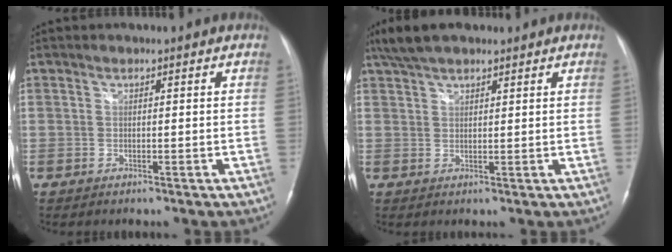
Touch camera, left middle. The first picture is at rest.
{"total": 6.1, "force": [4.8, 1.9, 3.2], "torque": [-0.067, 0.023, 0.091]}